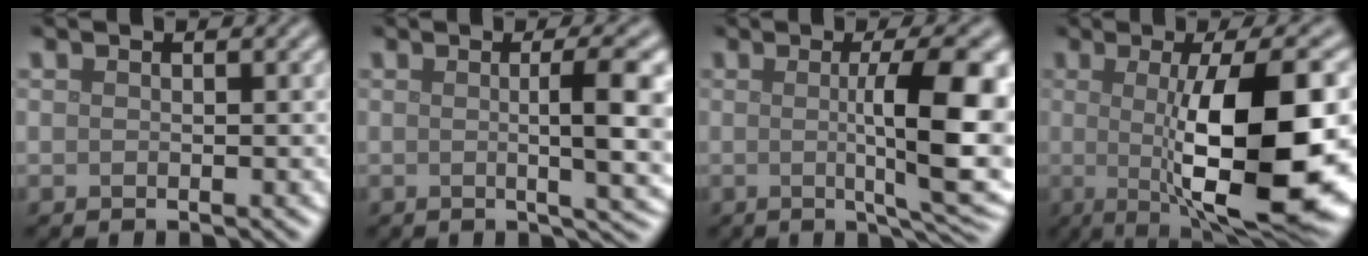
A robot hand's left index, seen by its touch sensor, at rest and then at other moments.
{"total": 6.5, "force": [0.2, 1.5, 6.3], "torque": [-0.080, 0.002, 0.003]}
{"total": 9.8, "force": [0.1, 2.4, 9.5], "torque": [-0.118, -0.002, 0.002]}
{"total": 14.5, "force": [-0.9, 3.7, 14.0], "torque": [-0.178, -0.008, -0.016]}